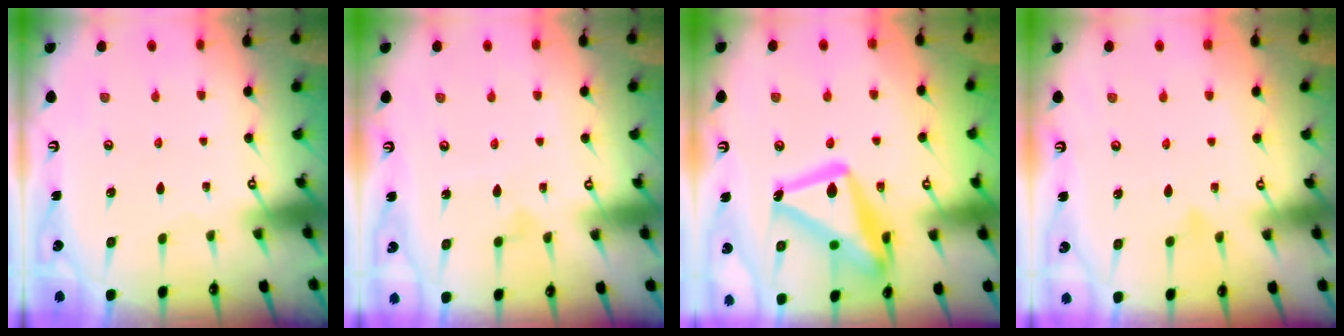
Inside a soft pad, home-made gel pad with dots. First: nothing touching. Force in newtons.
{"total": 7.7, "press": 7.7, "slide": 0.4}
{"total": 20.4, "press": 20.4, "slide": 1.4}
{"total": 4.7, "press": 4.7, "slide": 0.5}